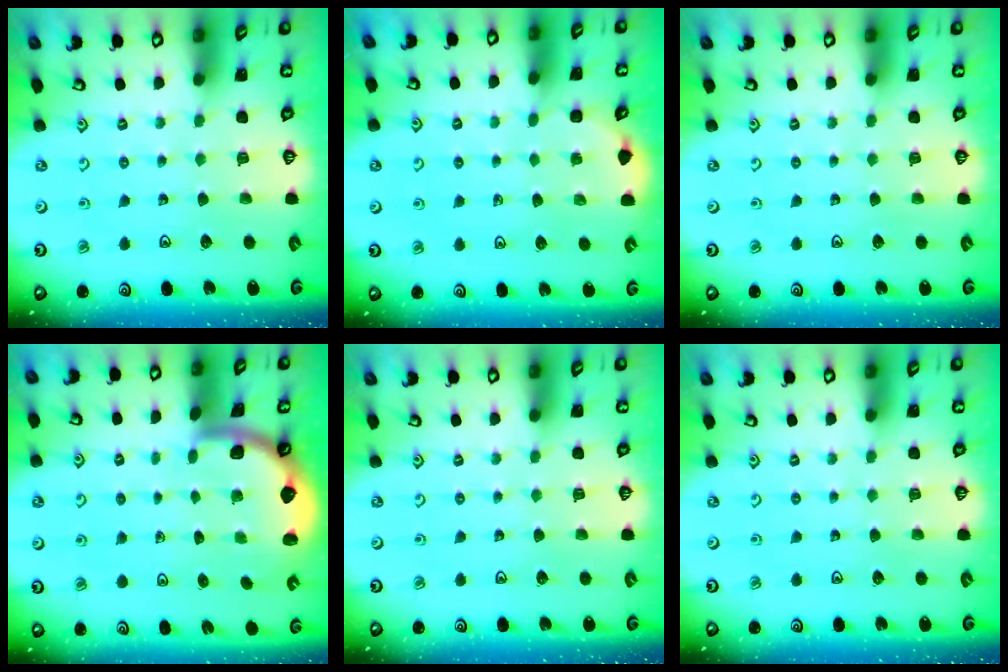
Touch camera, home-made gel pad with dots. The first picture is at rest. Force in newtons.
{"total": 1.8, "press": 1.8, "slide": 0.1}
{"total": 0.0}
{"total": 1.6, "press": 1.6, "slide": 0.1}
{"total": 0.0}
{"total": 0.0}